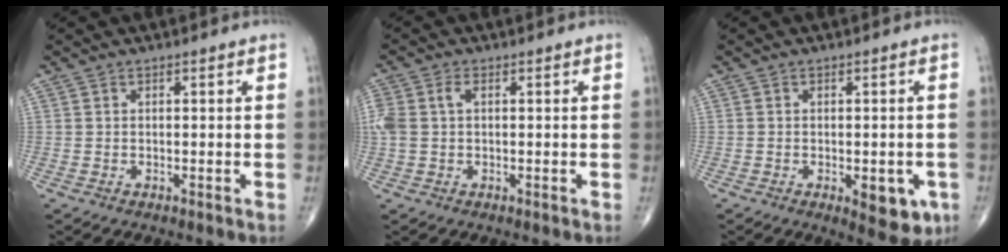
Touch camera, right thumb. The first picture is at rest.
{"total": 4.6, "force": [0.6, 2.9, 3.6], "torque": [-0.110, 0.022, 0.013]}
{"total": 7.0, "force": [-2.4, 3.3, 5.7], "torque": [-0.052, -0.002, -0.022]}